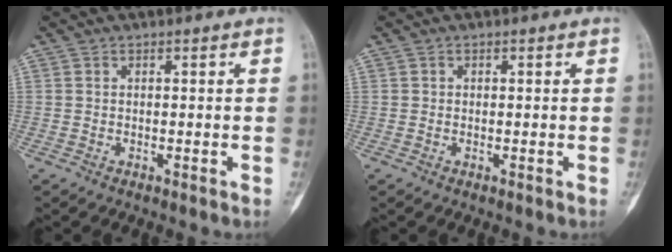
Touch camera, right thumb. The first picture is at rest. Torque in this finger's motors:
{"motor_torque": [0.17, 0.06, 0.02, 0.14, 0.04]}